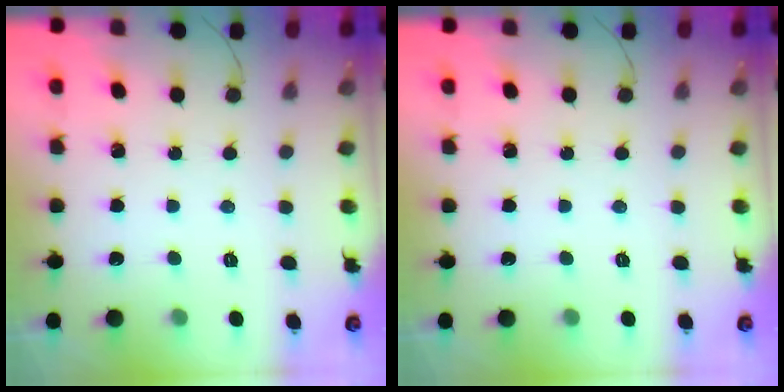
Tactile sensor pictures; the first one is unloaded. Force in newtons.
{"total": 0.0}